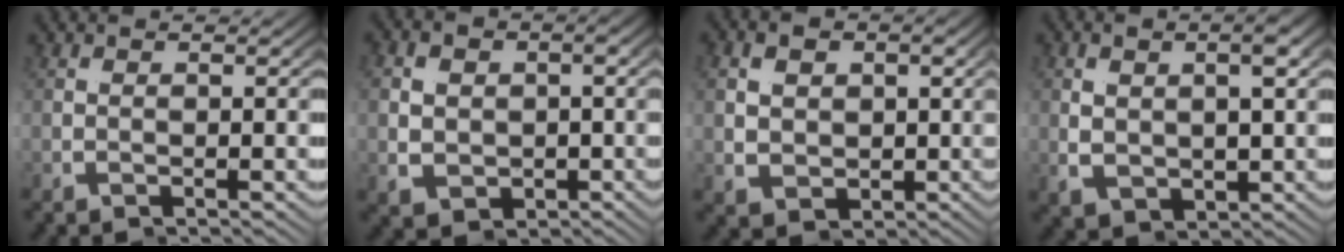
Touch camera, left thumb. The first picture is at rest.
{"total": 4.1, "force": [0.0, 3.4, 2.4], "torque": [-0.043, -0.012, 0.004]}
{"total": 5.0, "force": [0.9, 4.0, 3.0], "torque": [-0.048, -0.006, 0.015]}
{"total": 2.4, "force": [-0.3, 0.7, 2.3], "torque": [-0.034, 0.000, -0.002]}